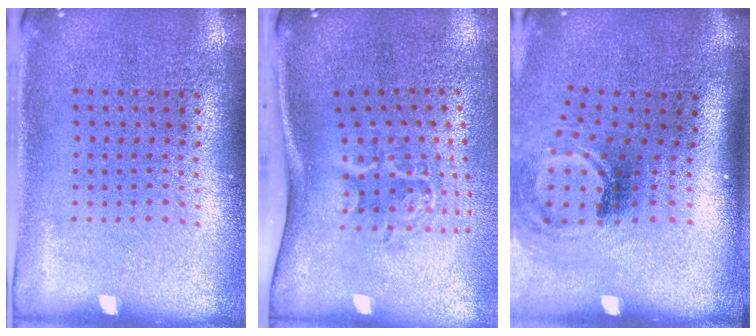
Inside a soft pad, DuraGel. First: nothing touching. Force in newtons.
{"total": 2.2, "press": 1.4, "slide": 1.7}
{"total": 2.0, "press": 1.2, "slide": 1.6}